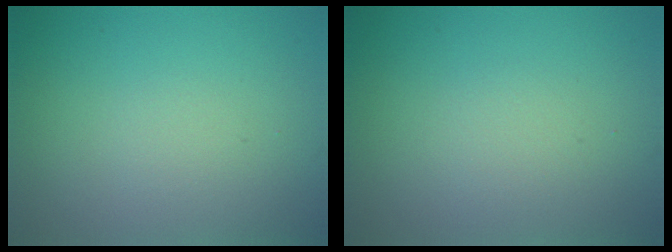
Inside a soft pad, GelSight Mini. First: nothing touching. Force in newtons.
{"total": 1.3, "press": 1.3, "slide": 0.1}